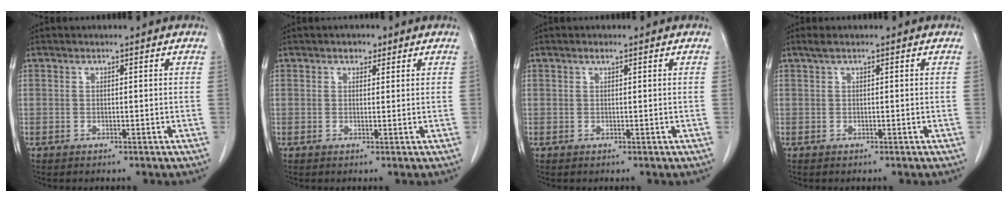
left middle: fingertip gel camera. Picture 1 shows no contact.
{"total": 1.4, "force": [1.0, 0.9, 0.5], "torque": [-0.009, 0.000, 0.013]}
{"total": 0.6, "force": [0.4, 0.0, 0.4], "torque": [-0.011, -0.001, 0.008]}
{"total": 1.0, "force": [0.6, 0.1, 0.8], "torque": [-0.020, 0.017, 0.012]}